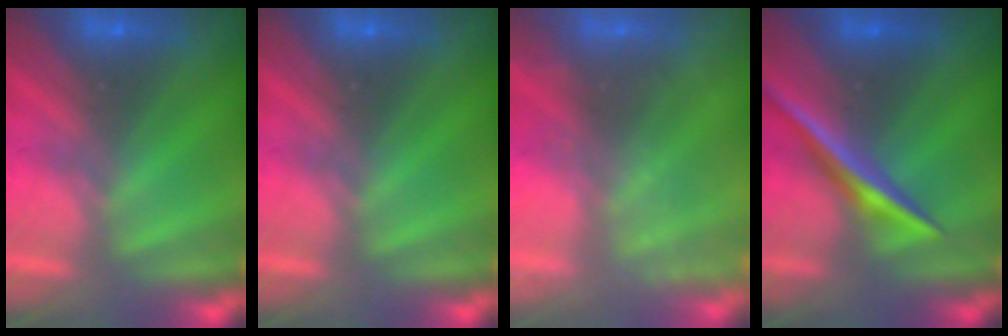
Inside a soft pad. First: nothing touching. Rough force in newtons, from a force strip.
{"total": 0.0}
{"total": 2.3}
{"total": 2.1}